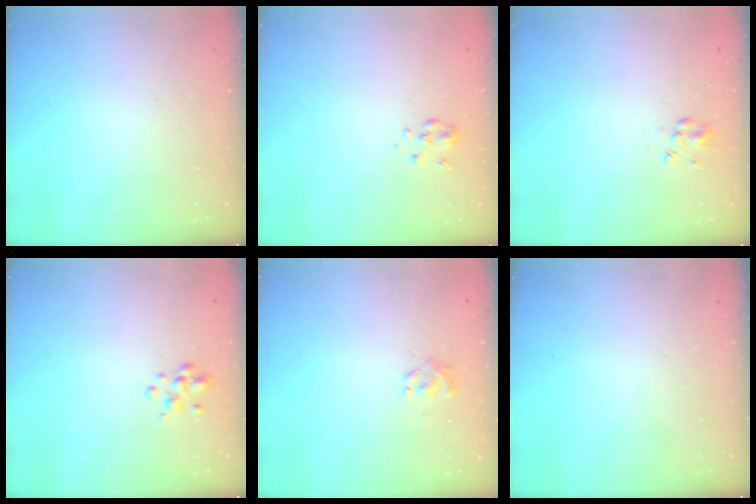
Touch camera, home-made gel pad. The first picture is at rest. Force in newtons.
{"total": 3.2, "press": 3.0, "slide": 1.2}
{"total": 3.0, "press": 2.9, "slide": 0.8}
{"total": 2.0, "press": 1.9, "slide": 0.6}
{"total": 2.1, "press": 1.9, "slide": 0.8}
{"total": 0.0}